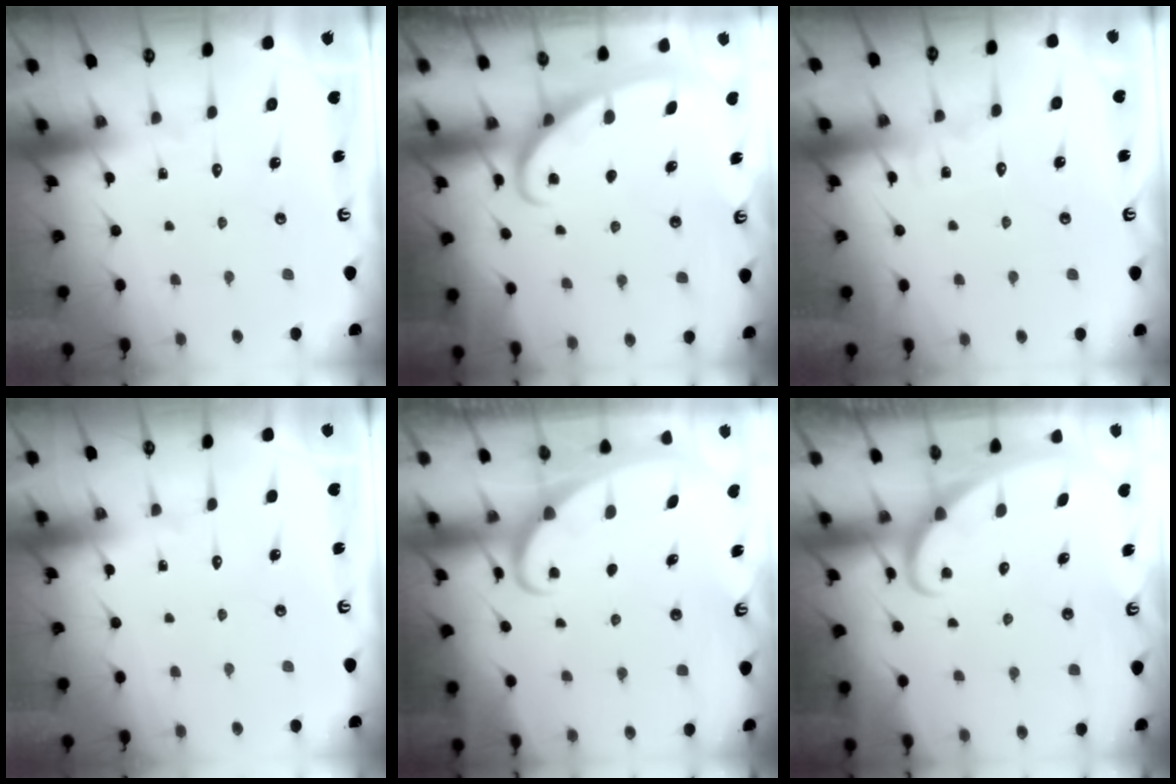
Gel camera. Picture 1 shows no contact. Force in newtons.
{"total": 2.8, "press": 2.8, "slide": 0.4}
{"total": 6.0, "press": 6.0, "slide": 0.6}
{"total": 0.0}
{"total": 2.1, "press": 2.0, "slide": 0.3}
{"total": 2.4, "press": 2.3, "slide": 0.3}